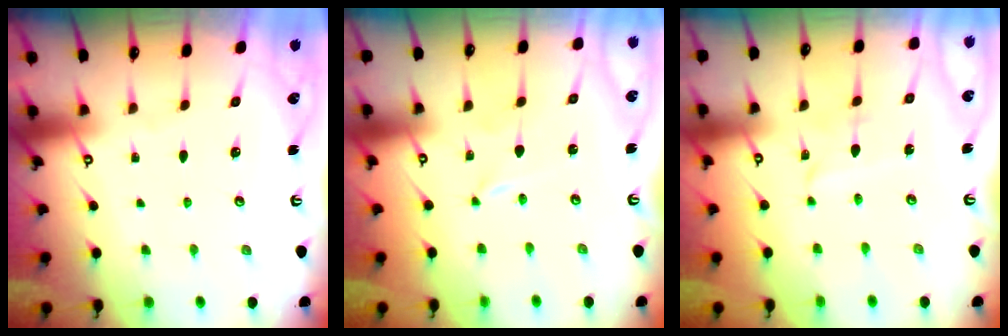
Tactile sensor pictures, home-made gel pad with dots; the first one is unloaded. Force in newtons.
{"total": 0.0}
{"total": 3.6, "press": 3.6, "slide": 0.4}